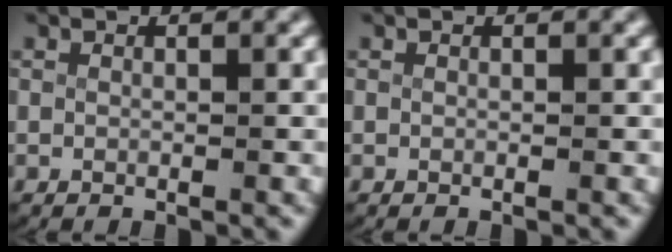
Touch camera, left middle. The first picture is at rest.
{"total": 0.0}